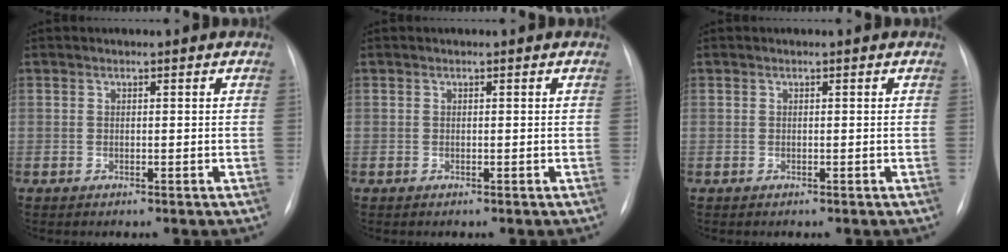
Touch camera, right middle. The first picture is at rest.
{"total": 0.0}
{"total": 0.0}